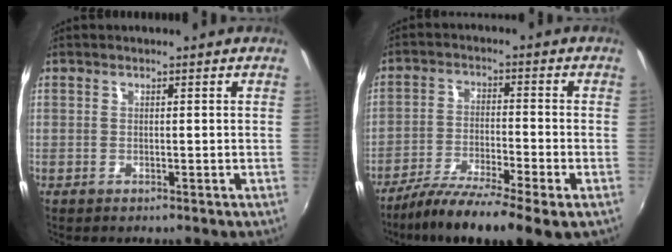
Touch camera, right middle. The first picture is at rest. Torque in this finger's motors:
{"motor_torque": [1.16, -0.97, 0.30, 0.10]}